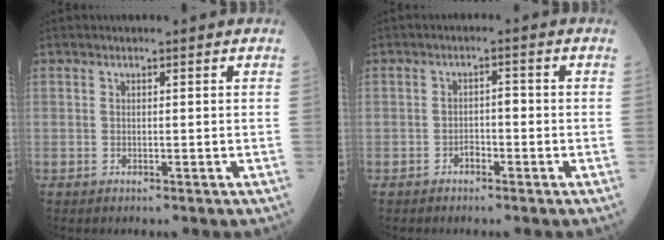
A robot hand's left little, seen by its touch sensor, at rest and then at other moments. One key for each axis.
{"total": 1.9, "fx": -1.2, "fy": 1.1, "fz": 1.1, "tx": -0.012, "ty": 0.006, "tz": -0.022}